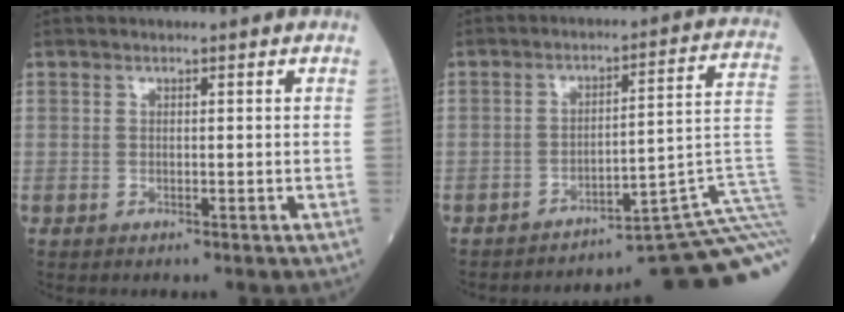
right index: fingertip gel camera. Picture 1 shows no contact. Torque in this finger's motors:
{"motor_torque": [0.18, -1.71, 0.42, 0.05]}